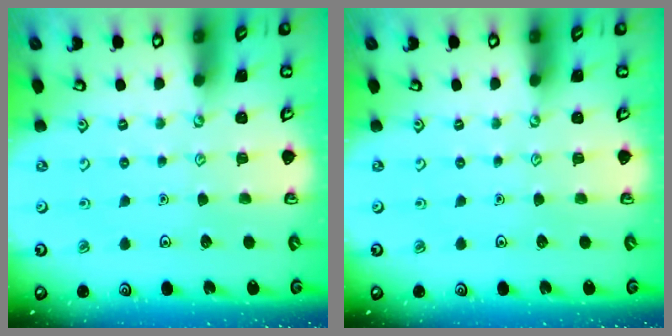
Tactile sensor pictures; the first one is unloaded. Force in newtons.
{"total": 0.0}